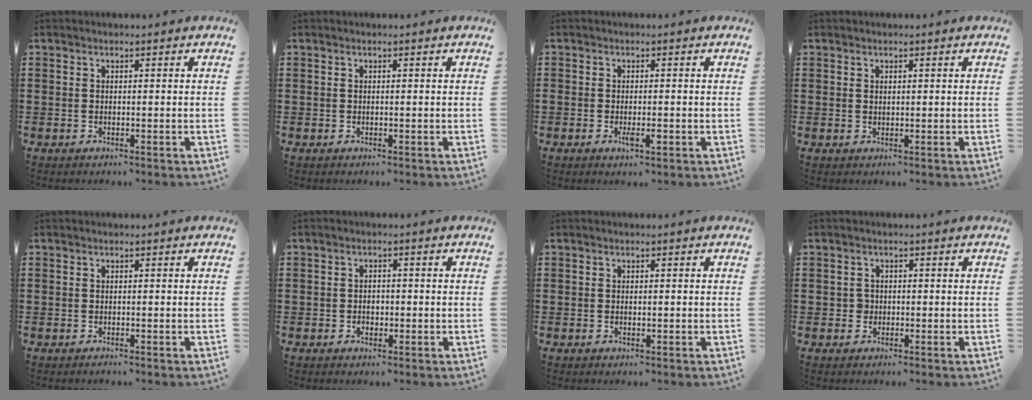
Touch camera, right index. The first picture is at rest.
{"total": 0.0}
{"total": 2.3, "force": [-0.9, 0.8, 1.9], "torque": [-0.041, -0.004, -0.017]}
{"total": 0.7, "force": [0.4, 0.5, 0.2], "torque": [-0.006, 0.002, 0.008]}
{"total": 0.0}
{"total": 1.5, "force": [-0.4, 1.2, 0.9], "torque": [-0.019, 0.004, -0.011]}
{"total": 0.6, "force": [-0.1, 0.3, 0.5], "torque": [-0.011, -0.001, -0.001]}
{"total": 1.3, "force": [-0.2, 1.3, 0.4], "torque": [-0.009, 0.005, -0.004]}